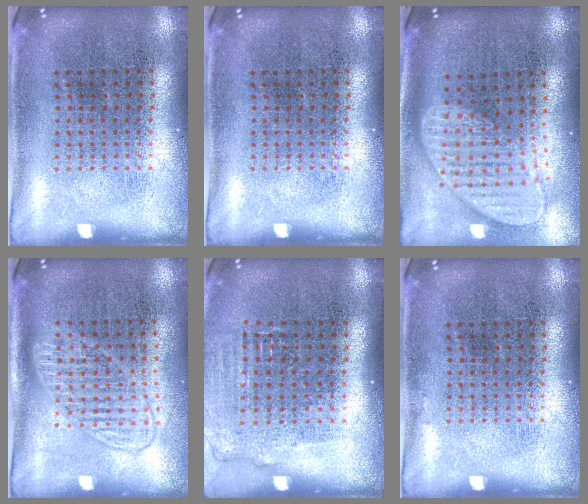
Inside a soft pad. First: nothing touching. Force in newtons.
{"total": 0.0}
{"total": 2.0, "press": 1.6, "slide": 1.2}
{"total": 1.5, "press": 1.3, "slide": 0.7}
{"total": 1.1, "press": 1.1, "slide": 0.4}
{"total": 0.0}